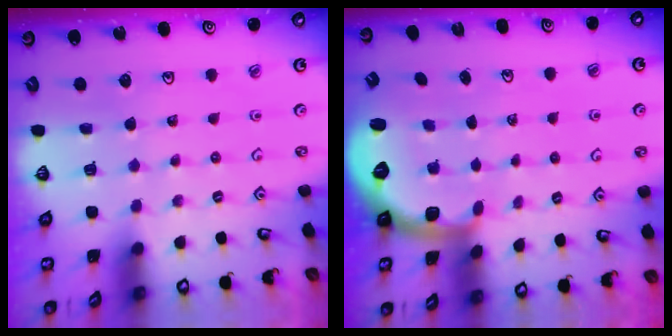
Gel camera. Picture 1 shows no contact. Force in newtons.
{"total": 1.9, "press": 1.8, "slide": 0.4}